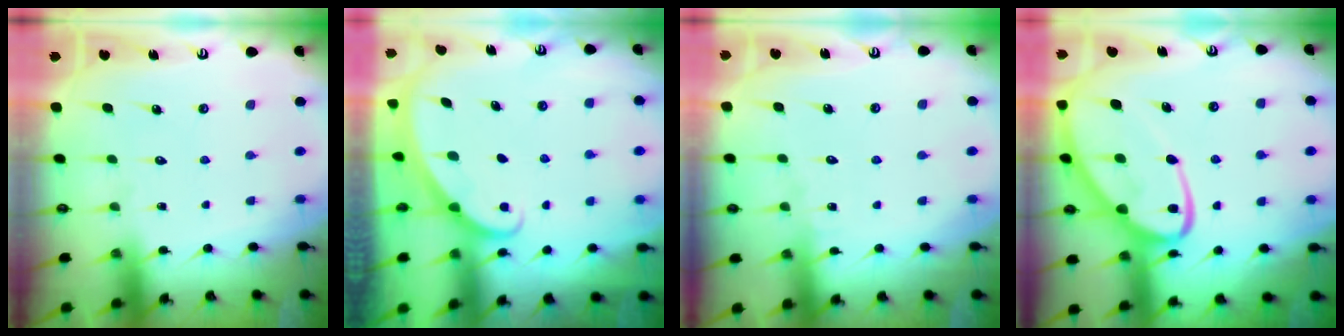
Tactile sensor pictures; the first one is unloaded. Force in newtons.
{"total": 2.9, "press": 2.9, "slide": 0.2}
{"total": 3.6, "press": 3.5, "slide": 0.3}
{"total": 17.2, "press": 17.1, "slide": 1.4}